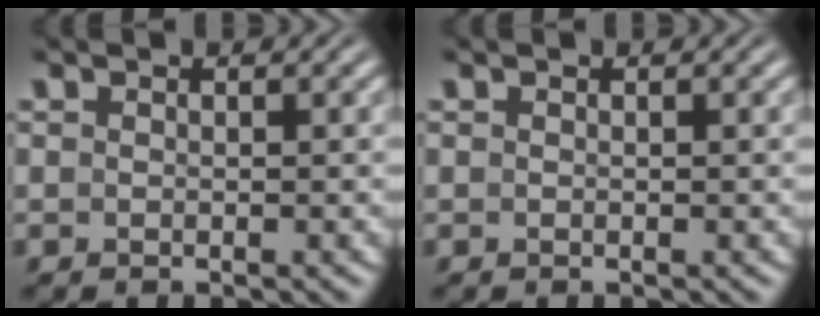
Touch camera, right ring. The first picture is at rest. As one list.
[{"total": 0.0}]